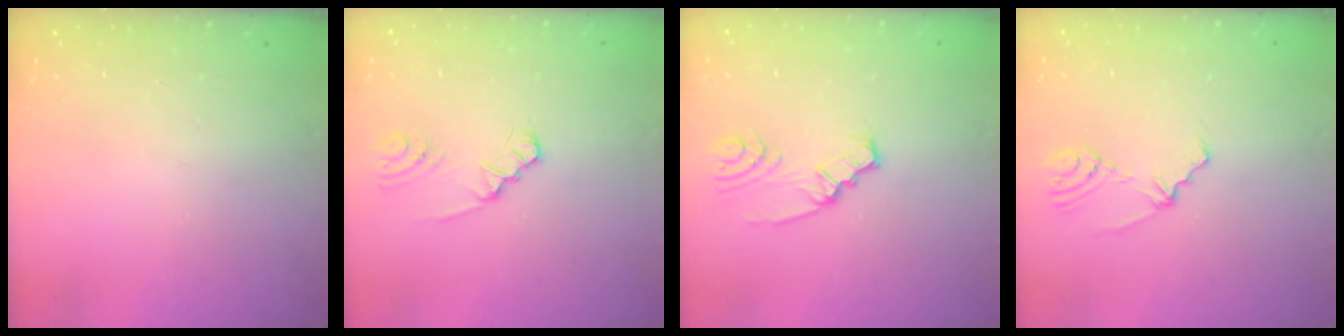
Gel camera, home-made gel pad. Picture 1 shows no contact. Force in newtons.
{"total": 2.2, "press": 2.2, "slide": 0.4}
{"total": 3.5, "press": 3.5, "slide": 0.3}
{"total": 2.3, "press": 1.9, "slide": 1.4}